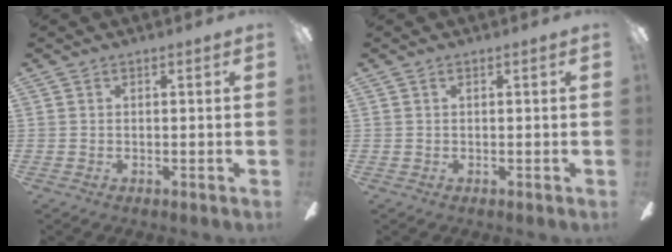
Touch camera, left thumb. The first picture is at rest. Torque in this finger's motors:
{"motor_torque": [0.00, 0.00, 0.00, 0.00, 0.00]}